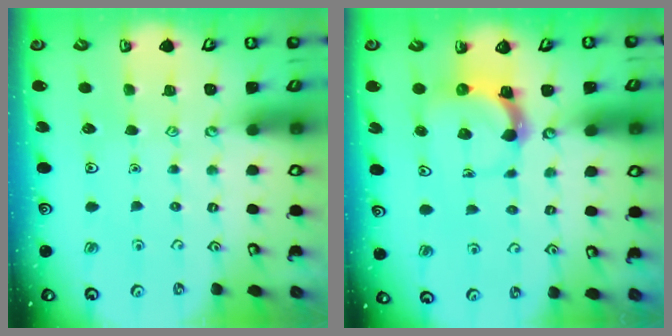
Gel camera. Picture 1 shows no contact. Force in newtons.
{"total": 4.8, "press": 4.8, "slide": 0.6}